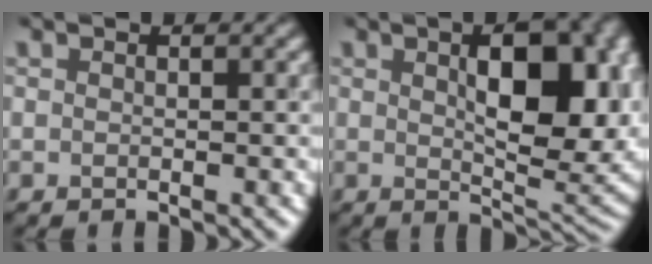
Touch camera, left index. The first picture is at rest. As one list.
[{"total": 11.0, "force": [2.0, 4.8, 9.8], "torque": [-0.130, 0.002, 0.037]}]